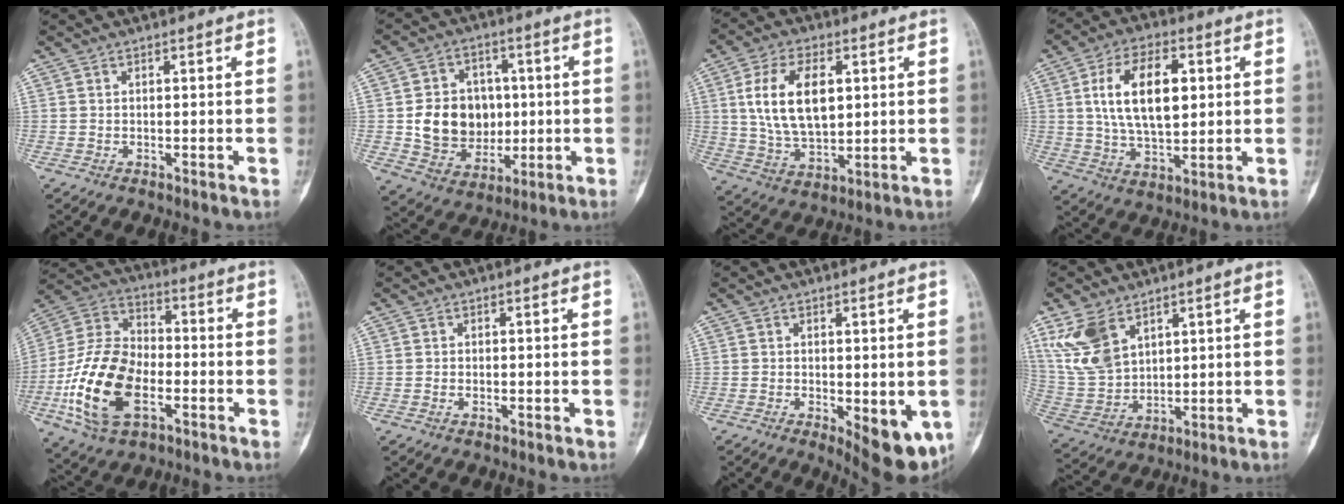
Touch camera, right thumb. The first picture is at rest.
{"total": 13.5, "force": [0.2, 11.2, 7.5], "torque": [-0.079, 0.003, 0.017]}
{"total": 14.3, "force": [3.1, 8.1, 11.4], "torque": [-0.197, -0.009, 0.064]}
{"total": 14.9, "force": [3.1, 8.1, 12.2], "torque": [-0.198, -0.004, 0.057]}
{"total": 19.5, "force": [-5.6, 11.4, 14.7], "torque": [-0.279, 0.022, -0.106]}
{"total": 0.6, "force": [-0.1, 0.4, 0.5], "torque": [-0.006, 0.004, -0.003]}
{"total": 9.6, "force": [-2.5, 4.0, 8.4], "torque": [-0.086, -0.014, -0.023]}
{"total": 11.7, "force": [6.4, 7.1, 6.7], "torque": [-0.128, -0.020, 0.148]}